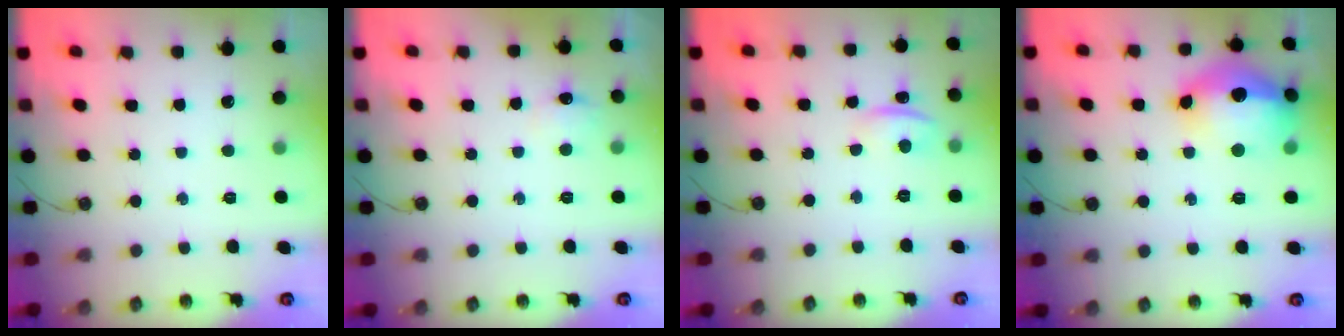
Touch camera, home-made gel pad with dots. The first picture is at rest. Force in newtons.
{"total": 6.4, "press": 6.2, "slide": 1.7}
{"total": 8.7, "press": 1.6, "slide": 8.5}
{"total": 18.0, "press": 17.9, "slide": 1.5}